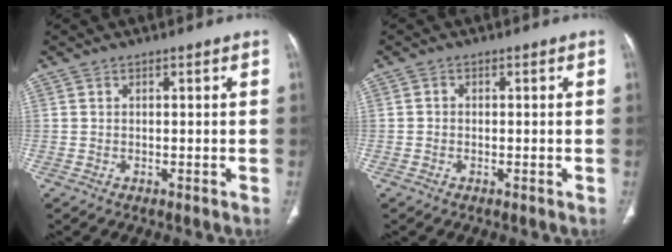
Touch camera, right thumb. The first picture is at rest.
{"total": 0.9, "force": [-0.2, 0.8, 0.3], "torque": [-0.002, 0.003, -0.006]}